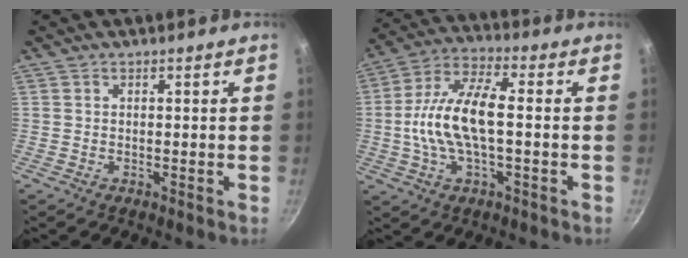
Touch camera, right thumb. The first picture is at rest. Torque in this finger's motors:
{"motor_torque": [0.54, 0.51, 1.46, -0.26, 0.17]}